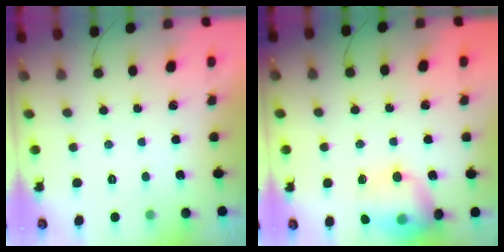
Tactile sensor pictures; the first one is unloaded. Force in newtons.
{"total": 16.2, "press": 16.1, "slide": 2.0}